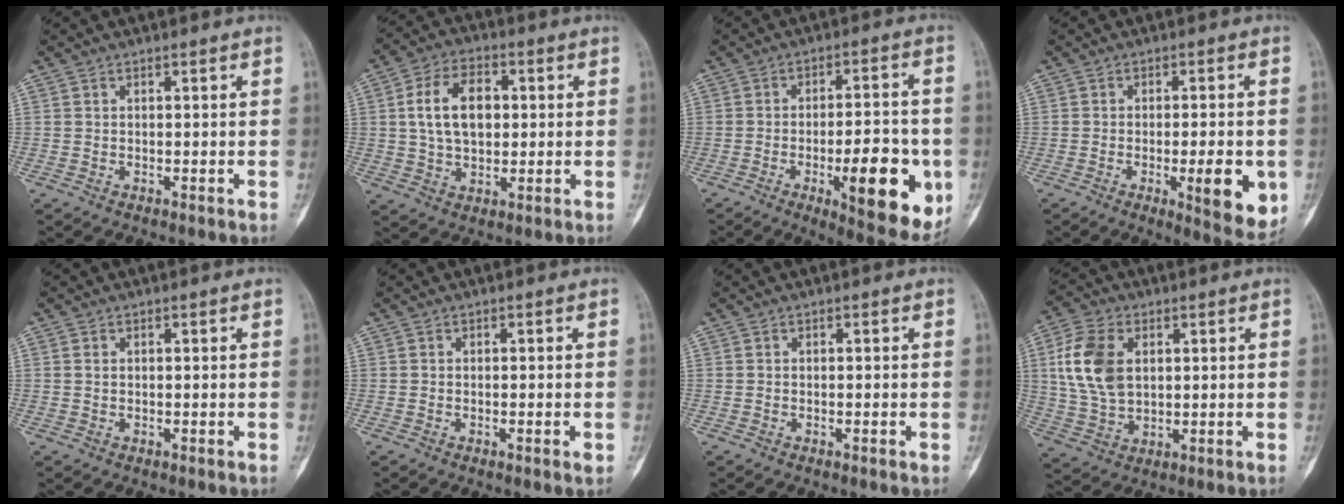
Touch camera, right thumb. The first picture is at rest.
{"total": 11.2, "force": [1.7, 7.2, 8.4], "torque": [-0.129, 0.008, 0.029]}
{"total": 17.8, "force": [-5.1, 6.0, 16.0], "torque": [-0.195, 0.005, -0.063]}
{"total": 10.5, "force": [-2.6, 2.9, 9.7], "torque": [-0.117, -0.015, -0.030]}
{"total": 0.6, "force": [0.2, 0.4, 0.4], "torque": [-0.008, 0.003, 0.003]}
{"total": 1.4, "force": [-0.4, 0.3, 1.4], "torque": [-0.021, -0.003, -0.005]}
{"total": 0.7, "force": [-0.2, 0.2, 0.6], "torque": [-0.010, -0.002, -0.002]}
{"total": 11.8, "force": [2.6, 7.6, 8.6], "torque": [-0.170, 0.001, 0.054]}